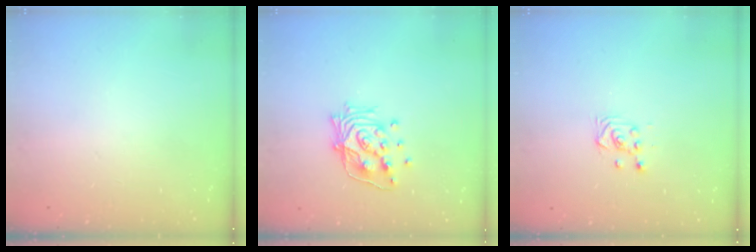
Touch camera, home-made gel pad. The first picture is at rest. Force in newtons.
{"total": 14.4, "press": 14.4, "slide": 1.1}
{"total": 3.7, "press": 3.5, "slide": 1.1}